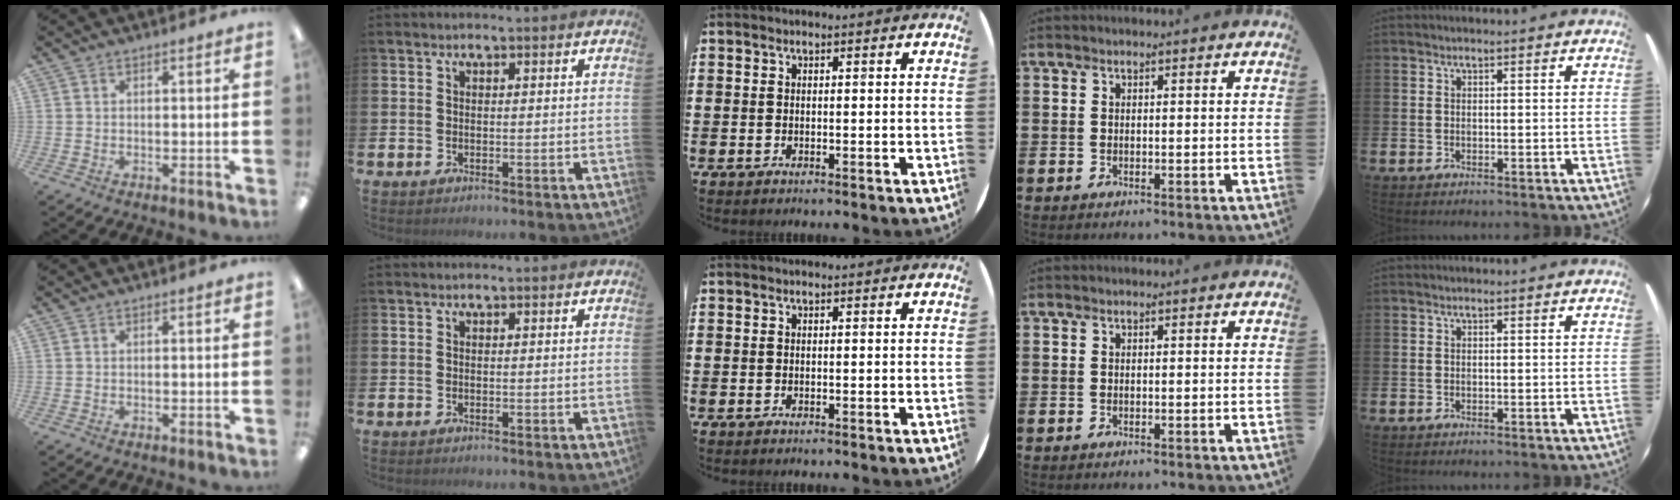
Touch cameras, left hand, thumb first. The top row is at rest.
{}